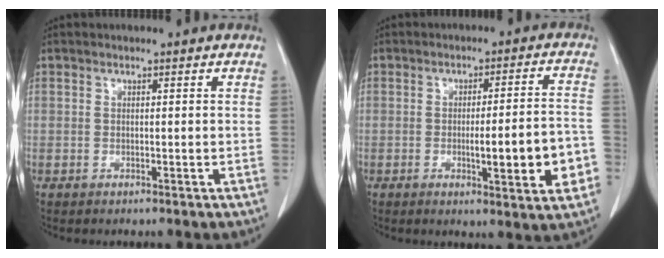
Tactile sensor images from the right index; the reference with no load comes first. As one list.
[{"total": 11.2, "force": [-3.1, 1.1, 10.7], "torque": [-0.139, 0.005, -0.037]}]